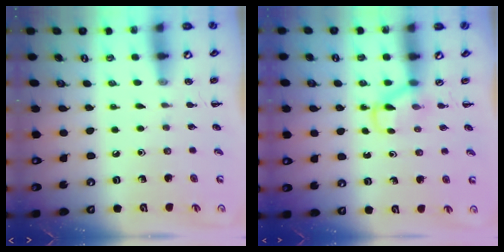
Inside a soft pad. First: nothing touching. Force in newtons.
{"total": 3.4, "press": 3.2, "slide": 1.2}